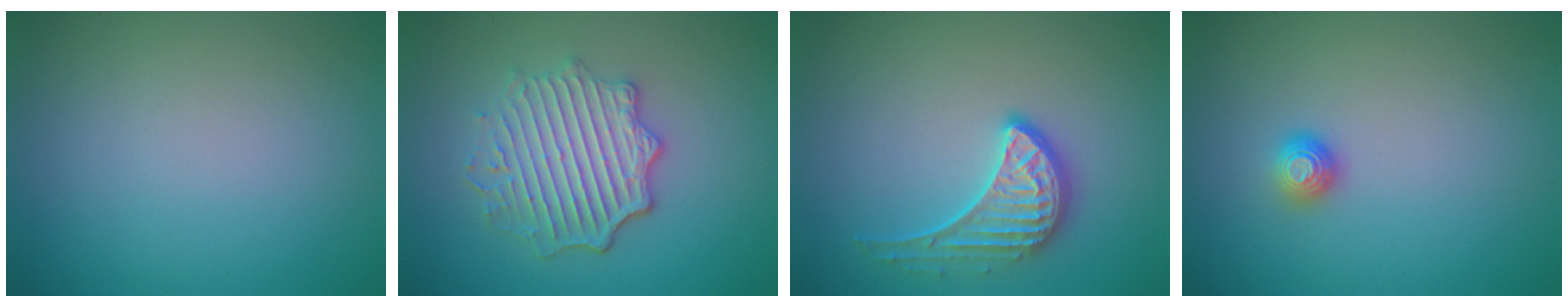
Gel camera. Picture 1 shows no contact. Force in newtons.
{"total": 5.4, "press": 4.3, "slide": 3.3}
{"total": 3.4, "press": 3.0, "slide": 1.7}
{"total": 1.3, "press": 1.0, "slide": 0.8}